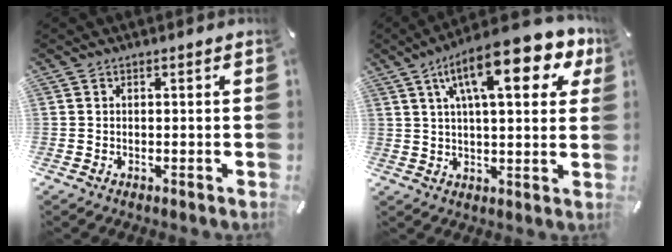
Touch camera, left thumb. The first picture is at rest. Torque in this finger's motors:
{"motor_torque": [2.69, 2.31, 2.25, -0.52, 0.21]}